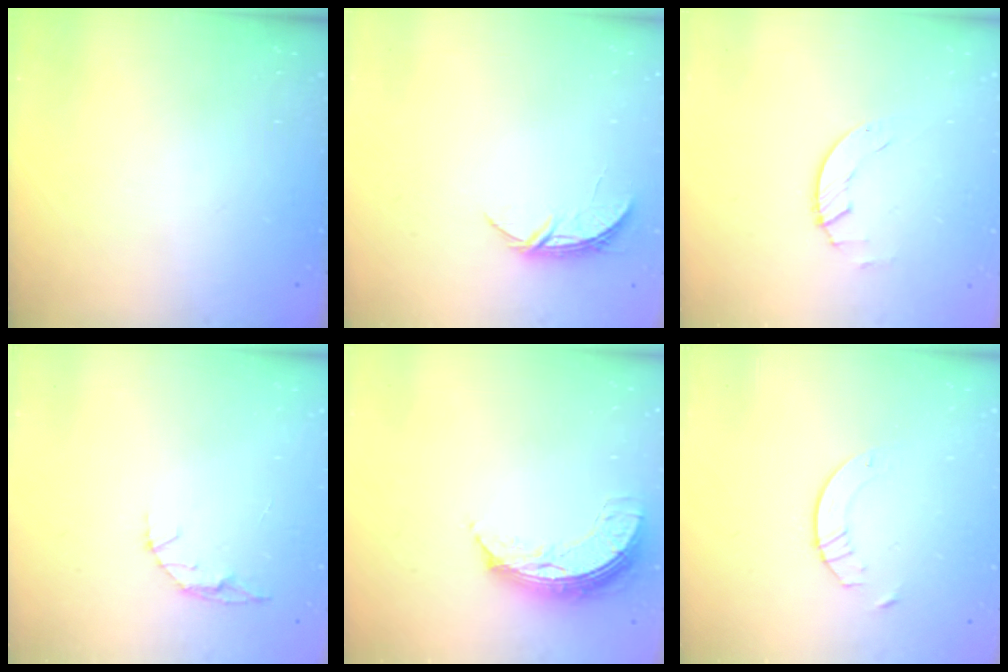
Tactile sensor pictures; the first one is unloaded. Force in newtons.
{"total": 5.1, "press": 5.1, "slide": 0.6}
{"total": 0.8, "press": 0.8, "slide": 0.2}
{"total": 3.5, "press": 3.5, "slide": 0.4}
{"total": 7.9, "press": 7.8, "slide": 0.8}
{"total": 2.9, "press": 2.9, "slide": 0.3}